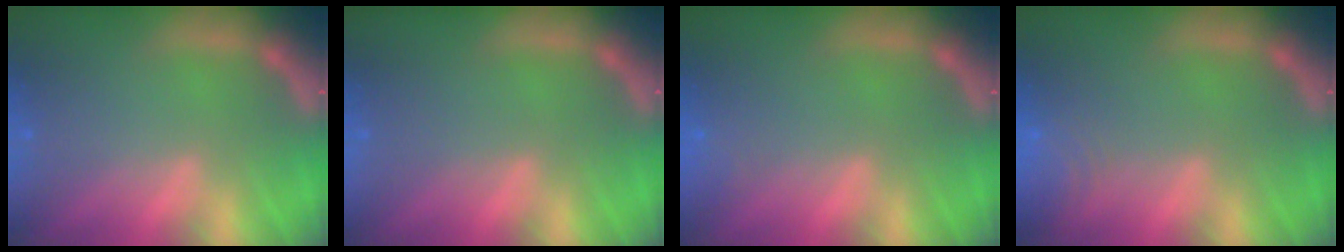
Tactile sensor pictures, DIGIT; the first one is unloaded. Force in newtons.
{"total": 0.0}
{"total": 0.9}
{"total": 4.0}